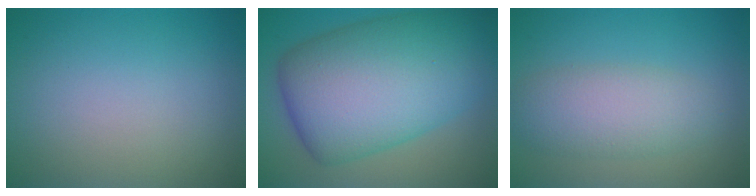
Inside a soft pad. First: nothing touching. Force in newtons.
{"total": 13.5, "press": 13.5, "slide": 0.2}
{"total": 4.3, "press": 4.3, "slide": 0.0}